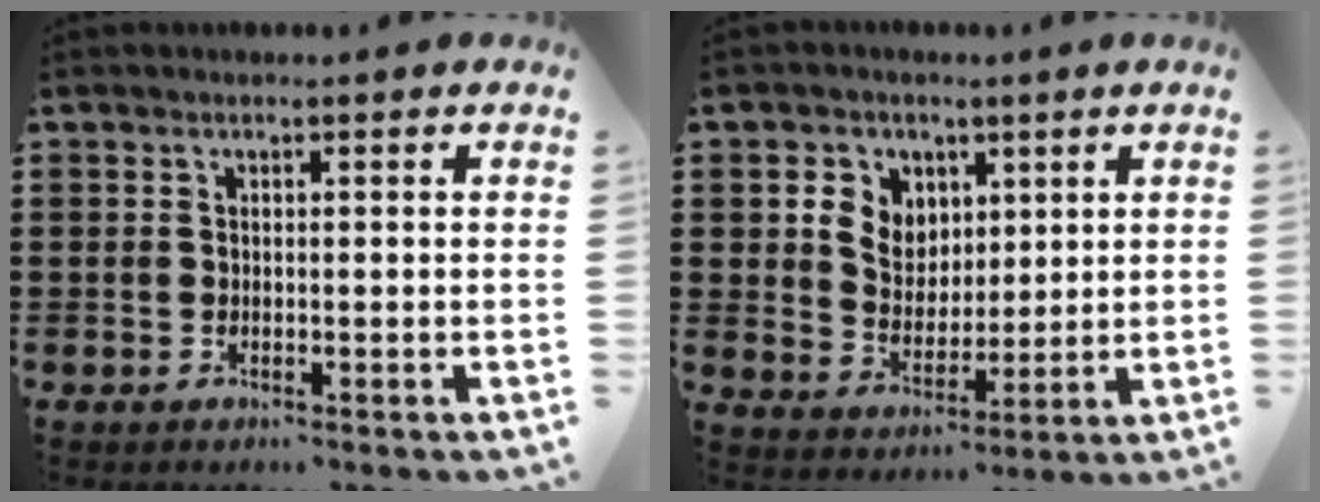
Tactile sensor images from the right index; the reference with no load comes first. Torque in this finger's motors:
{"motor_torque": [0.42, -0.13, 0.58, 0.09]}